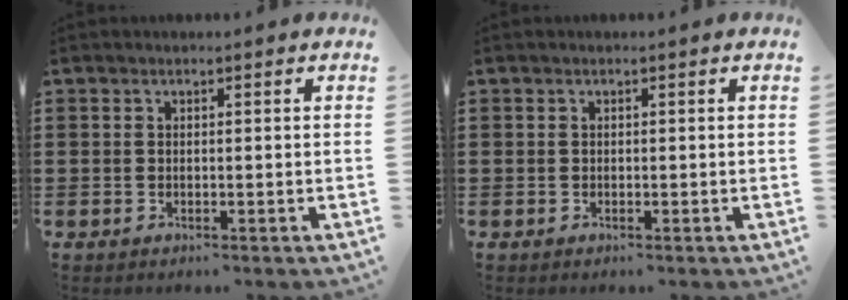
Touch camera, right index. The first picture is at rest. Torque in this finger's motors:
{"motor_torque": [0.19, 0.19, 0.00, 0.00]}